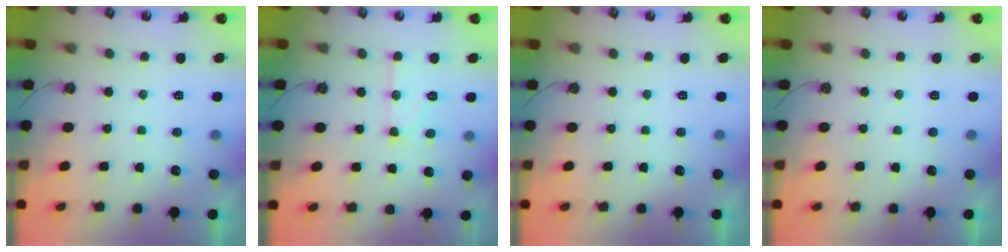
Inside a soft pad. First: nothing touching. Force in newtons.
{"total": 10.5, "press": 10.4, "slide": 0.9}
{"total": 0.0}
{"total": 0.0}